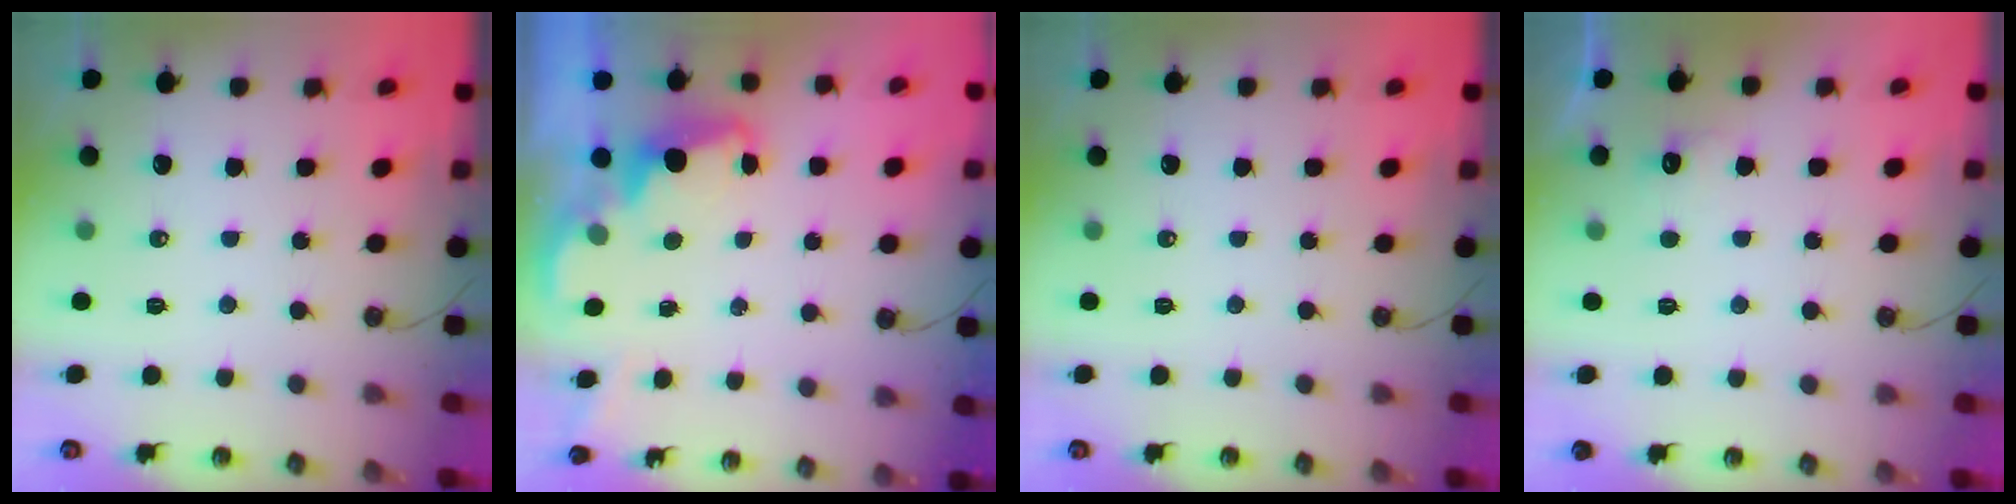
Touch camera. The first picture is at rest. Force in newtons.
{"total": 2.2, "press": 2.2, "slide": 0.5}
{"total": 0.0}
{"total": 6.3, "press": 6.2, "slide": 1.4}